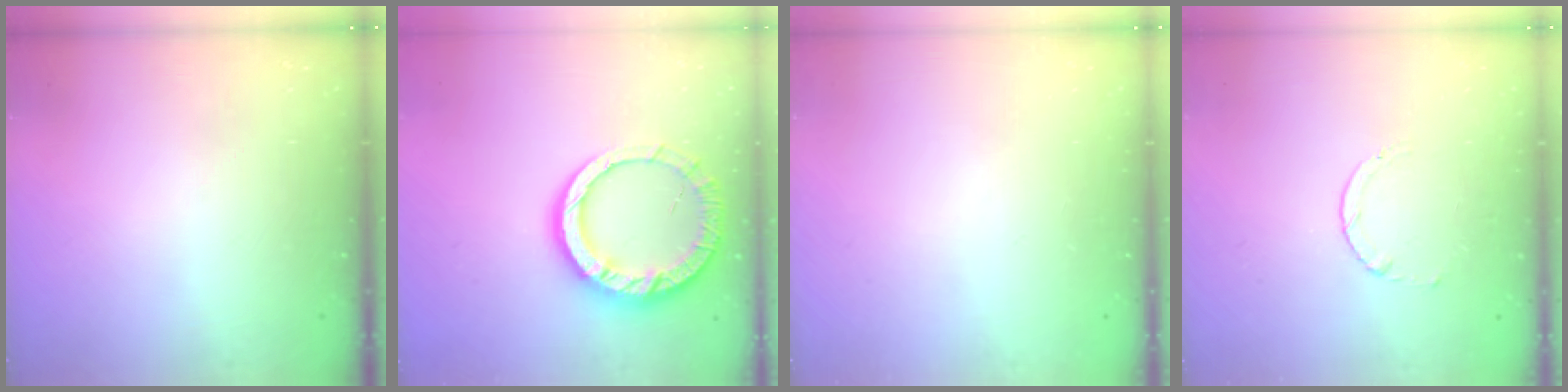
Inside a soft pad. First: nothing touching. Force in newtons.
{"total": 13.2, "press": 13.1, "slide": 1.6}
{"total": 0.0}
{"total": 1.7, "press": 1.7, "slide": 0.2}